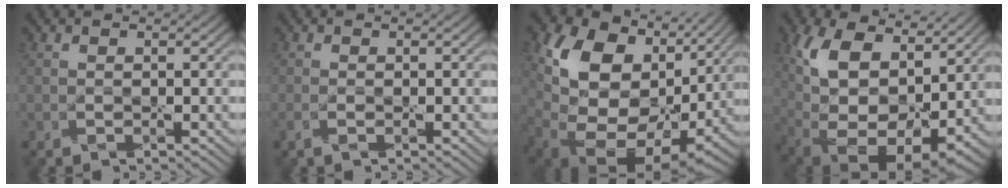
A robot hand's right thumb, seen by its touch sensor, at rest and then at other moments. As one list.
[{"total": 1.1, "force": [-0.6, 0.4, 0.8], "torque": [-0.022, -0.004, -0.012]}, {"total": 17.9, "force": [3.4, 13.4, 11.3], "torque": [-0.214, -0.025, 0.103]}, {"total": 16.3, "force": [4.5, 10.2, 11.8], "torque": [-0.232, -0.009, 0.091]}]